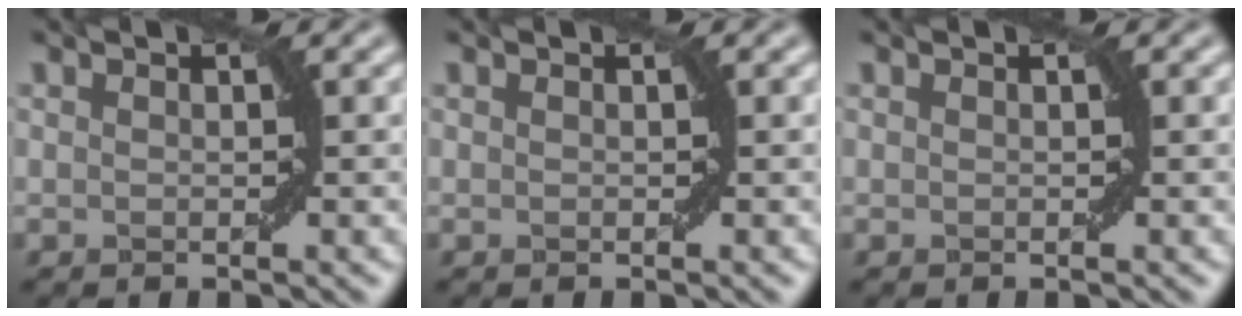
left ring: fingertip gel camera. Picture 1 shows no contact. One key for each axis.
{"total": 0.0}
{"total": 0.0}